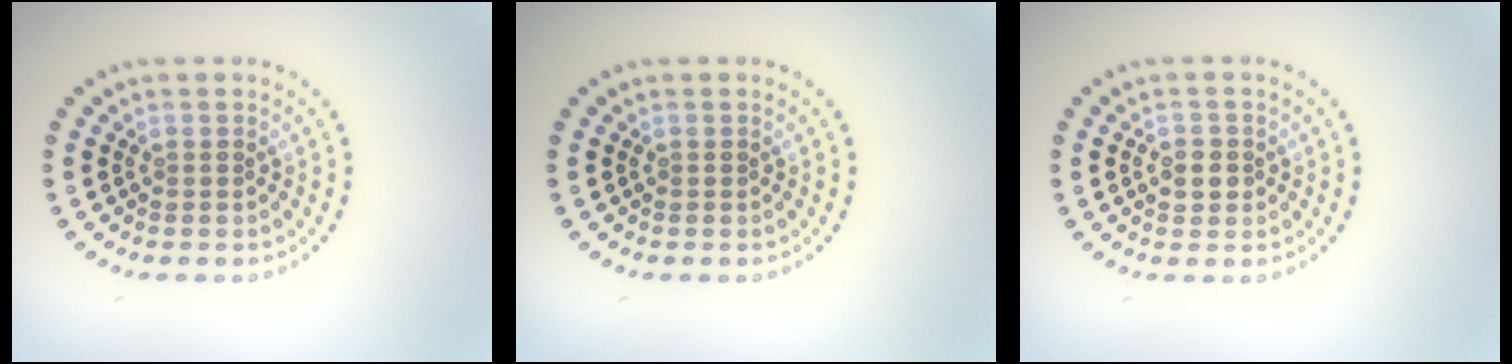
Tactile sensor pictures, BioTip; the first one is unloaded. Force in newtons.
{"total": 0.0}
{"total": 1.5, "press": 1.5, "slide": 0.2}